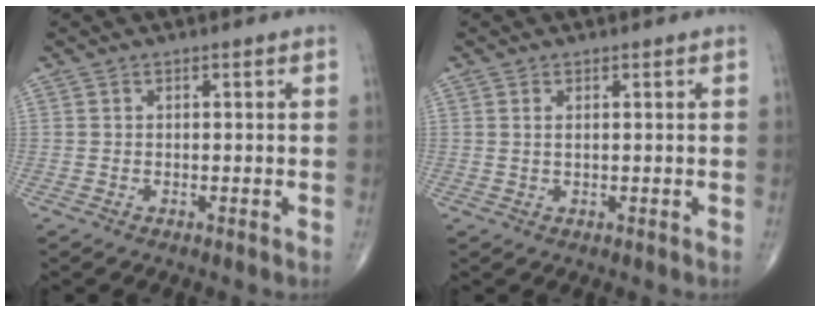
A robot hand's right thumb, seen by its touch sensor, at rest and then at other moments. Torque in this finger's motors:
{"motor_torque": [-0.42, 0.31, -0.33, -0.23, 0.05]}